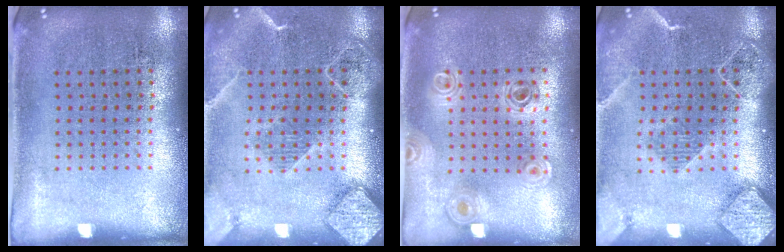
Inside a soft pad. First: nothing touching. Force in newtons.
{"total": 2.1, "press": 1.9, "slide": 0.9}
{"total": 0.8, "press": 0.8, "slide": 0.0}
{"total": 2.3, "press": 2.0, "slide": 1.1}